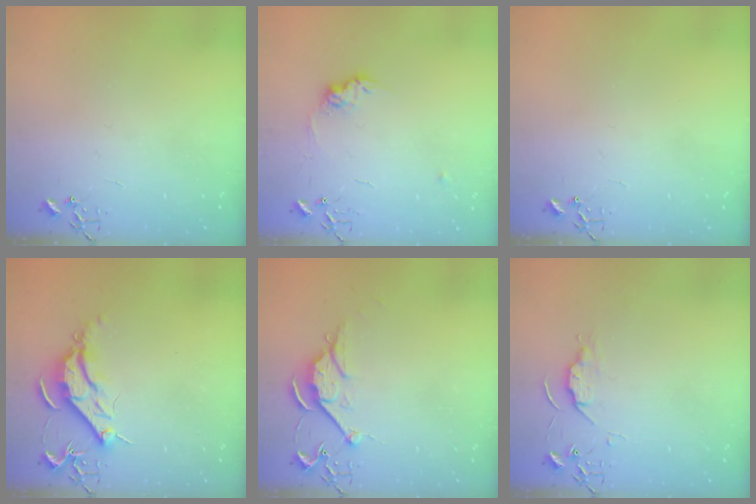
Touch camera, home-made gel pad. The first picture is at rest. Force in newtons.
{"total": 9.4, "press": 9.3, "slide": 0.5}
{"total": 0.0}
{"total": 9.5, "press": 9.4, "slide": 1.0}
{"total": 7.9, "press": 7.8, "slide": 0.9}
{"total": 5.7, "press": 5.6, "slide": 0.8}